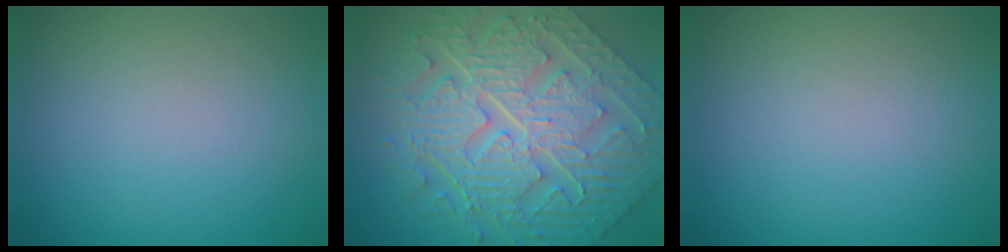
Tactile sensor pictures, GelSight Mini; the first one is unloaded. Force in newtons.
{"total": 10.9, "press": 7.7, "slide": 7.8}
{"total": 0.0}